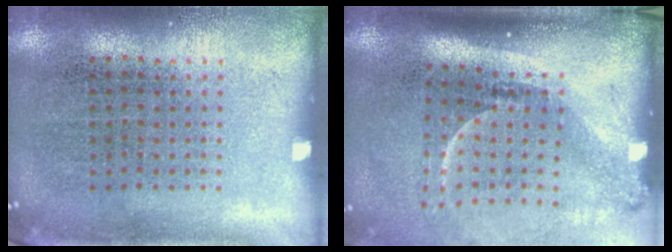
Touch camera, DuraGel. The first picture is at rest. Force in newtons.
{"total": 2.3, "press": 1.5, "slide": 1.7}